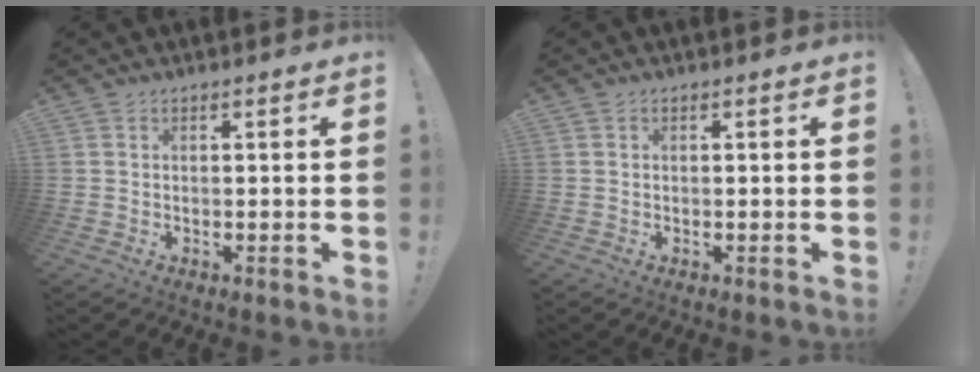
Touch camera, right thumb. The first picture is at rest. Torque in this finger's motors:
{"motor_torque": [0.05, -0.22, 0.18, 0.18, 0.00]}